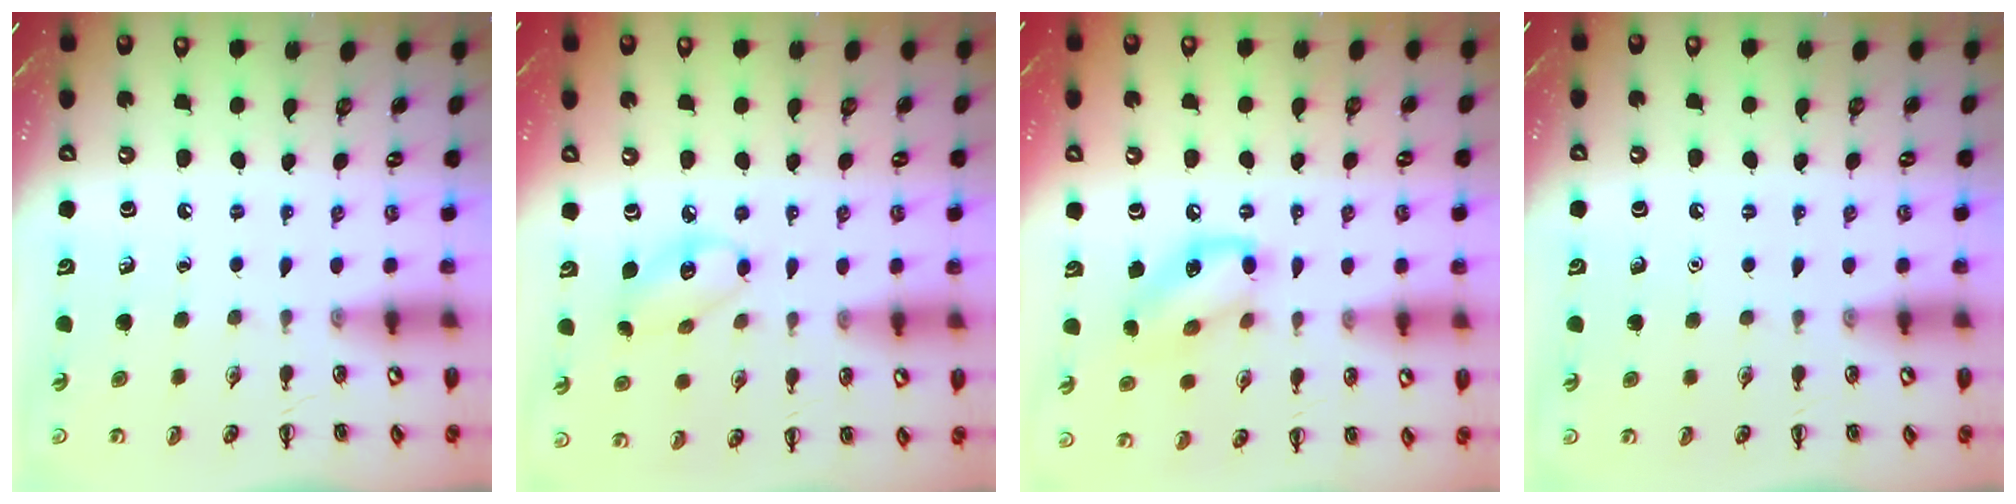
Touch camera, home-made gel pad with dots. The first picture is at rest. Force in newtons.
{"total": 6.4, "press": 6.4, "slide": 0.6}
{"total": 11.9, "press": 11.9, "slide": 0.5}
{"total": 1.6, "press": 1.6, "slide": 0.1}